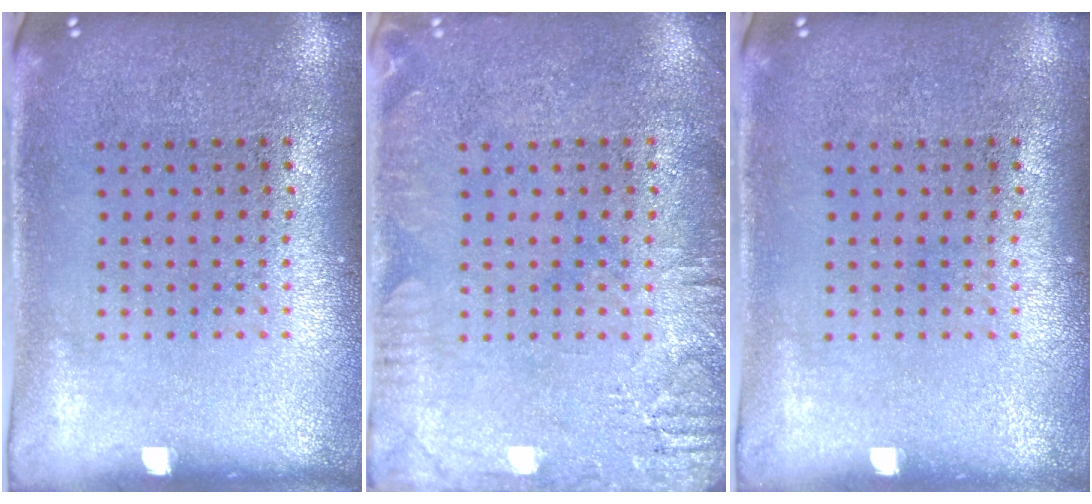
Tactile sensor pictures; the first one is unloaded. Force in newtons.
{"total": 2.6, "press": 2.5, "slide": 0.4}
{"total": 0.0}